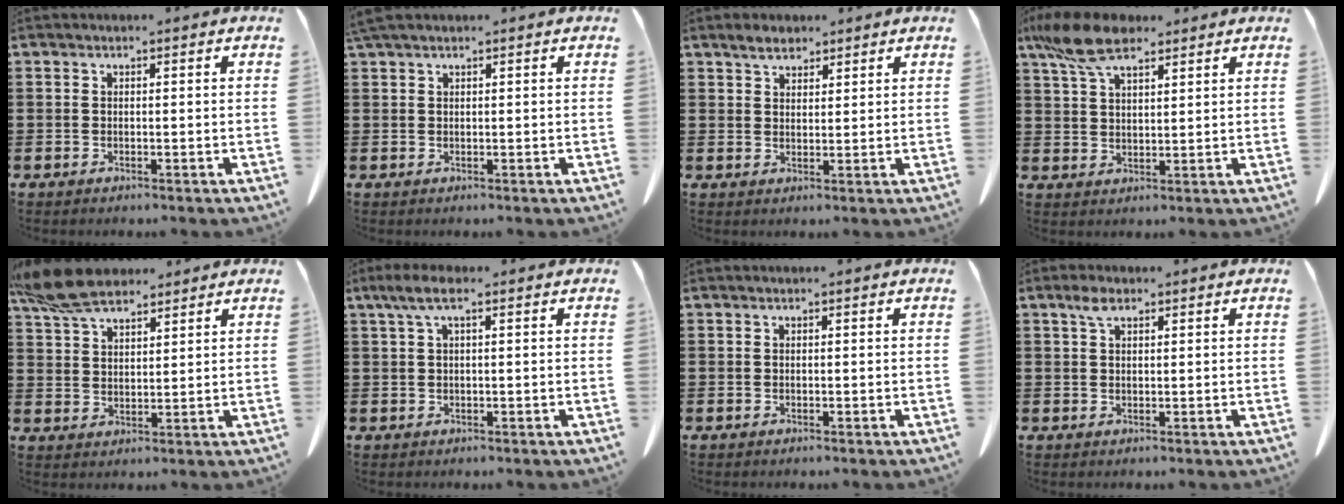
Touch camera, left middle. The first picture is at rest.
{"total": 1.4, "force": [1.0, 0.0, 0.9], "torque": [-0.021, -0.001, 0.020]}
{"total": 3.1, "force": [2.6, 1.3, 1.0], "torque": [-0.019, 0.000, 0.048]}
{"total": 8.9, "force": [6.1, 3.4, 5.6], "torque": [-0.138, -0.007, 0.112]}
{"total": 8.7, "force": [6.9, 3.0, 4.4], "torque": [-0.106, -0.006, 0.133]}
{"total": 3.7, "force": [1.2, 0.9, 3.3], "torque": [-0.075, 0.002, 0.018]}
{"total": 0.0}
{"total": 2.3, "force": [1.3, 1.1, 1.6], "torque": [-0.036, 0.003, 0.023]}